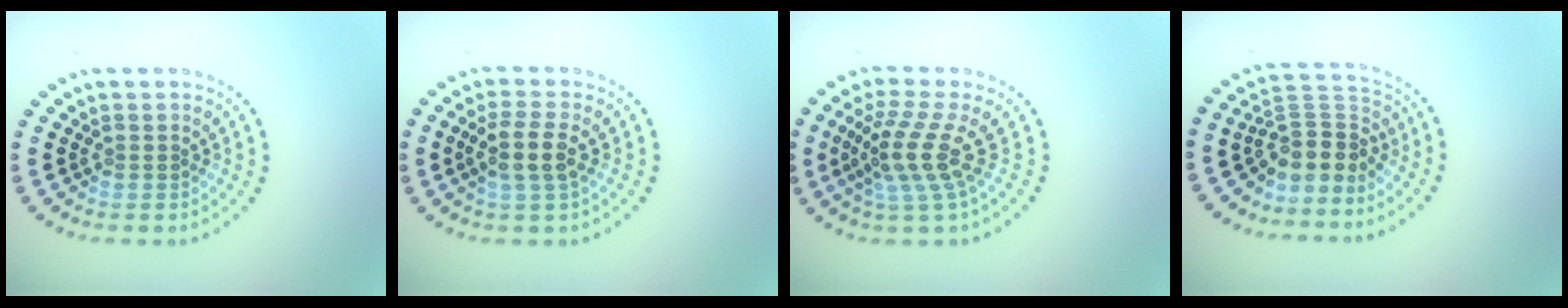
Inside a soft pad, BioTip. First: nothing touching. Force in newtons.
{"total": 2.9, "press": 2.6, "slide": 1.4}
{"total": 4.2, "press": 3.1, "slide": 2.9}
{"total": 3.9, "press": 3.0, "slide": 2.6}